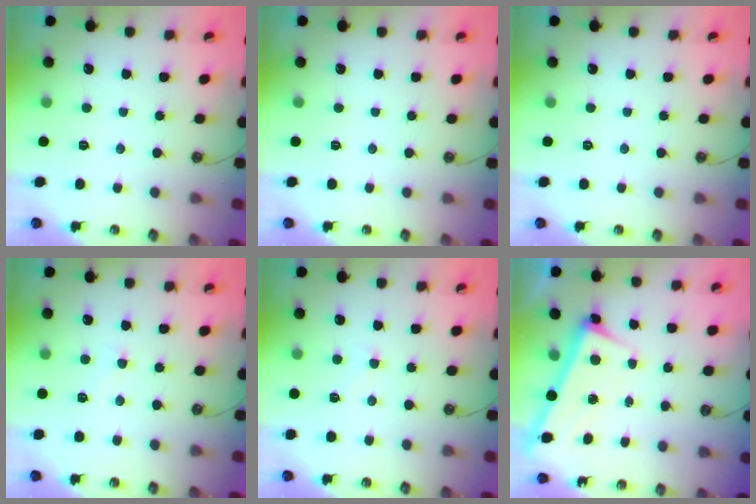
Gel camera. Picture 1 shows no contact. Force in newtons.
{"total": 0.0}
{"total": 0.0}
{"total": 1.8, "press": 1.7, "slide": 0.6}
{"total": 1.8, "press": 1.7, "slide": 0.6}
{"total": 2.7, "press": 2.7, "slide": 0.7}